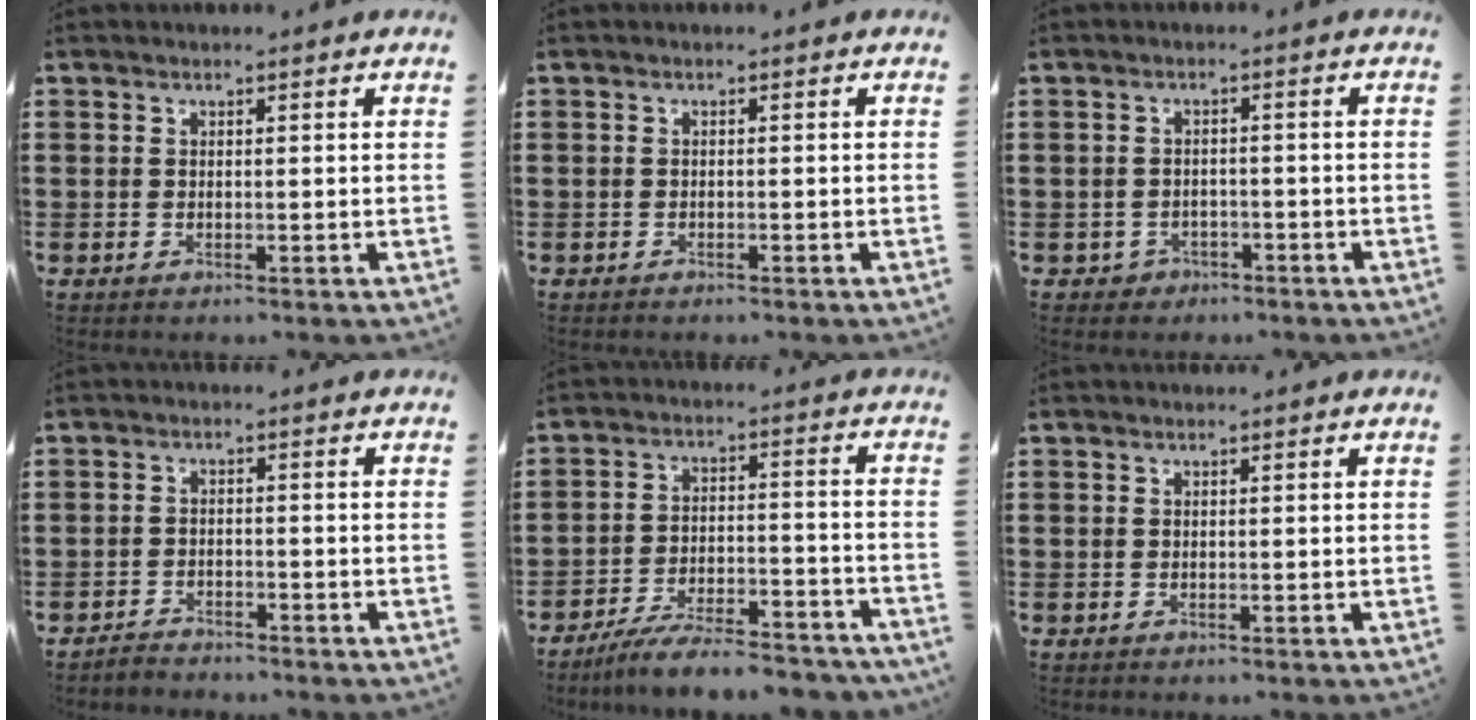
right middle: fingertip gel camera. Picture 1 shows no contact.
{"total": 1.1, "force": [-1.0, 0.4, 0.1], "torque": [-0.005, 0.002, -0.023]}
{"total": 2.2, "force": [-1.9, 1.1, 0.0], "torque": [-0.009, 0.004, -0.044]}
{"total": 2.6, "force": [-2.6, 0.5, -0.2], "torque": [-0.005, 0.004, -0.056]}
{"total": 8.2, "force": [-7.6, 0.7, 2.9], "torque": [-0.045, 0.015, -0.146]}
{"total": 0.0}